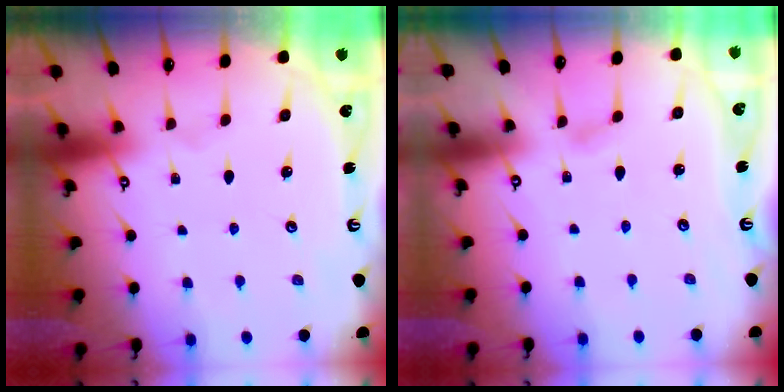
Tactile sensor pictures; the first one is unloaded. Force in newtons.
{"total": 1.7, "press": 1.6, "slide": 0.2}